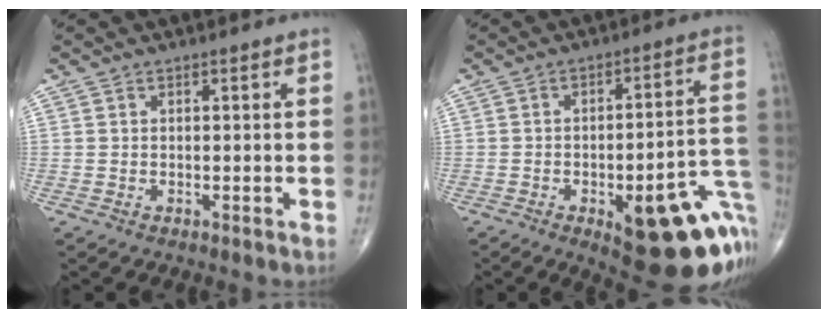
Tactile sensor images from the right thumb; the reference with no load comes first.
{"total": 23.1, "force": [-8.4, 8.0, 20.0], "torque": [-0.174, 0.038, -0.089]}